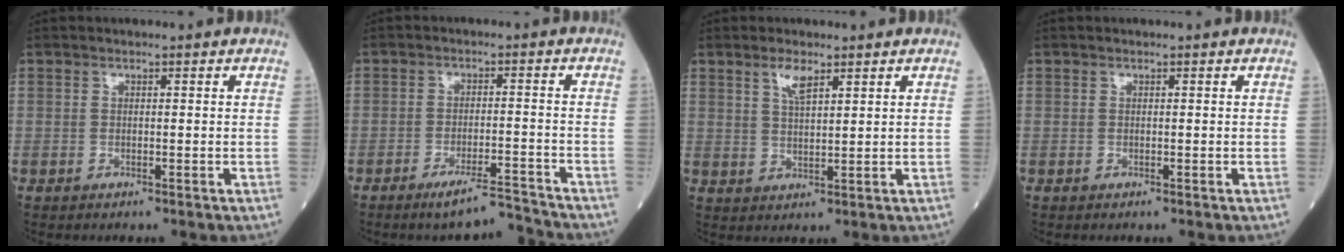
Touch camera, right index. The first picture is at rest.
{"total": 5.3, "force": [-5.0, -0.5, 1.7], "torque": [-0.022, -0.007, -0.087]}
{"total": 3.4, "force": [2.2, 0.8, 2.5], "torque": [-0.053, 0.001, 0.044]}
{"total": 0.0}